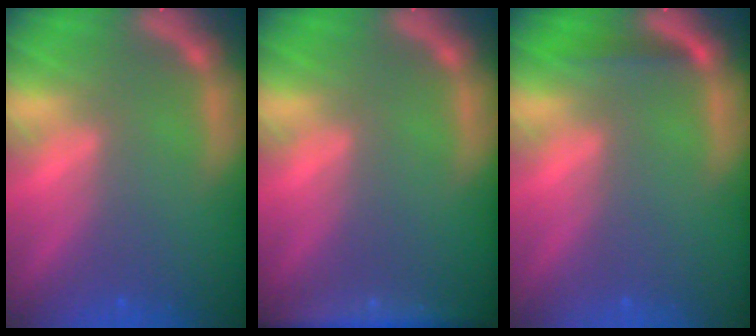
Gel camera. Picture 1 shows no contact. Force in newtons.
{"total": 4.5}
{"total": 1.4}